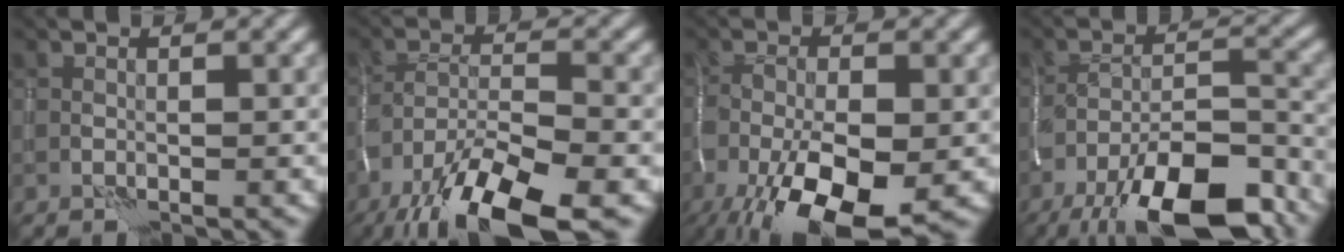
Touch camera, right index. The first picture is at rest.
{"total": 11.8, "force": [-7.9, 3.3, 8.1], "torque": [-0.158, -0.007, -0.142]}
{"total": 12.0, "force": [-5.1, 5.1, 9.6], "torque": [-0.183, -0.035, -0.084]}
{"total": 13.9, "force": [-9.7, 4.4, 9.0], "torque": [-0.159, -0.016, -0.146]}